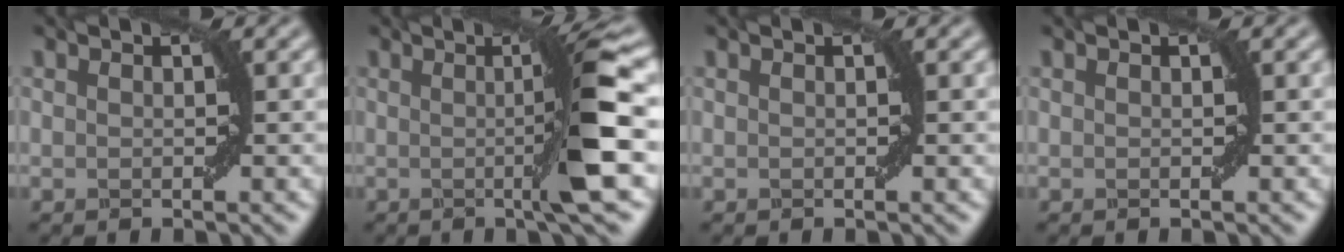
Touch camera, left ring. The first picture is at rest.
{"total": 6.1, "force": [-0.1, 0.4, 6.1], "torque": [-0.090, 0.001, -0.003]}
{"total": 0.0}
{"total": 0.0}